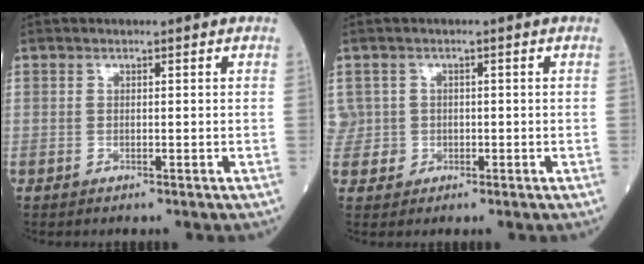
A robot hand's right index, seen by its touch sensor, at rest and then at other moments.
{"total": 3.6, "force": [0.1, 3.6, -0.1], "torque": [0.008, 0.014, 0.007]}